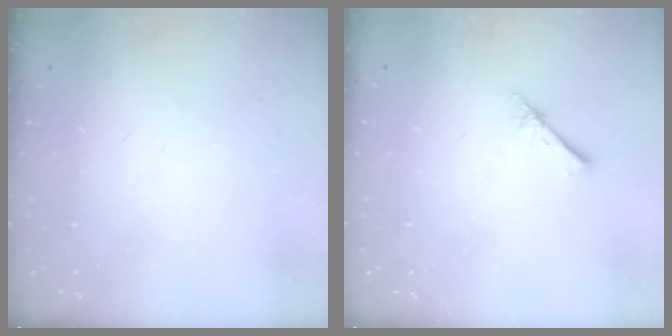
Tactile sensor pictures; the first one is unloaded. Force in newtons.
{"total": 2.6, "press": 2.6, "slide": 0.3}